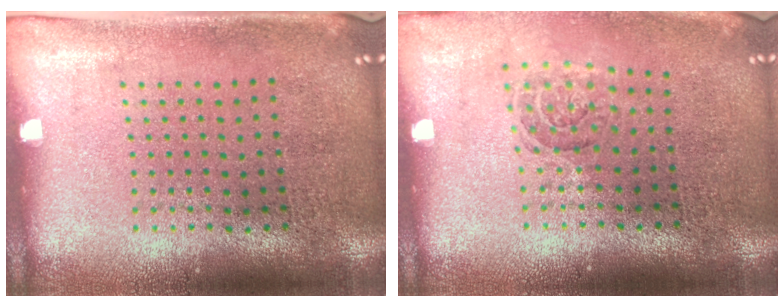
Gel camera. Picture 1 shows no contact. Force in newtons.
{"total": 1.4, "press": 1.2, "slide": 0.8}